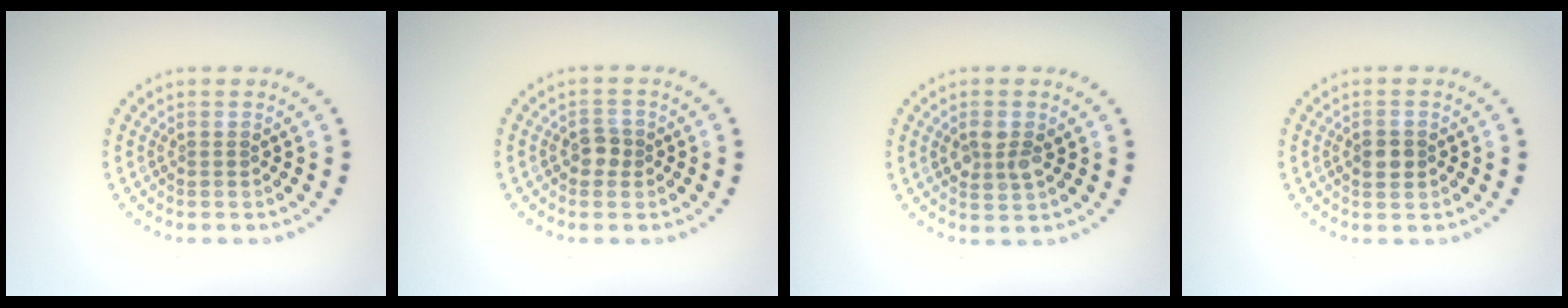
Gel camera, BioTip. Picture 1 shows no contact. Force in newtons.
{"total": 1.6, "press": 1.6, "slide": 0.5}
{"total": 2.6, "press": 2.5, "slide": 0.6}
{"total": 2.2, "press": 2.2, "slide": 0.0}